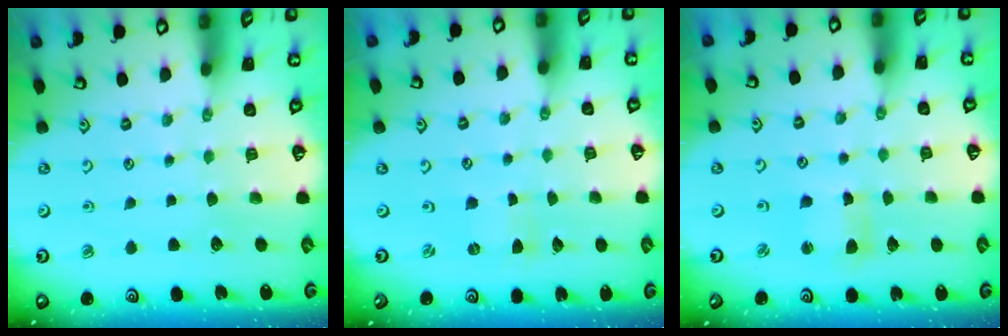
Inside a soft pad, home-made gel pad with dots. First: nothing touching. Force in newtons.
{"total": 0.0}
{"total": 3.9, "press": 3.9, "slide": 0.4}